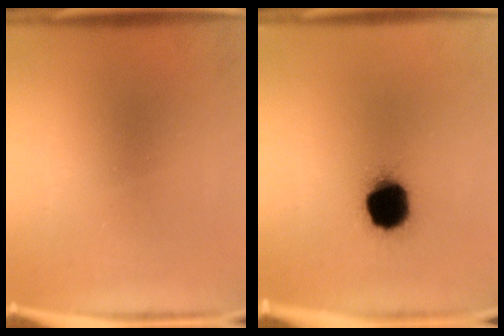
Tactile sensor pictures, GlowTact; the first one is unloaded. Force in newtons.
{"total": 14.2}